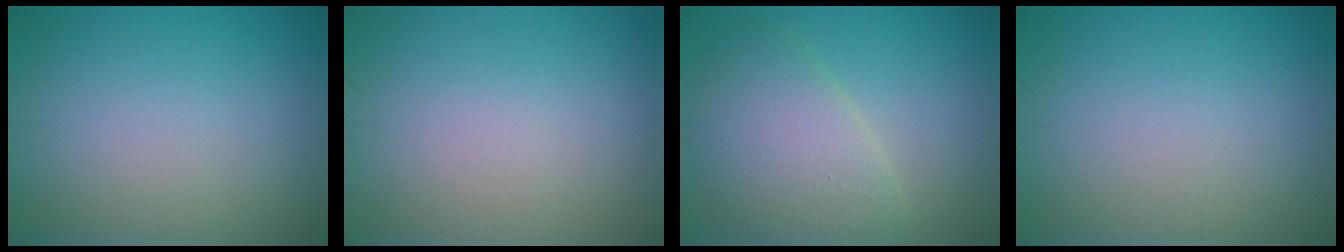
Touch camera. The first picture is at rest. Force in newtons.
{"total": 0.0}
{"total": 5.9, "press": 5.9, "slide": 0.2}
{"total": 0.0}